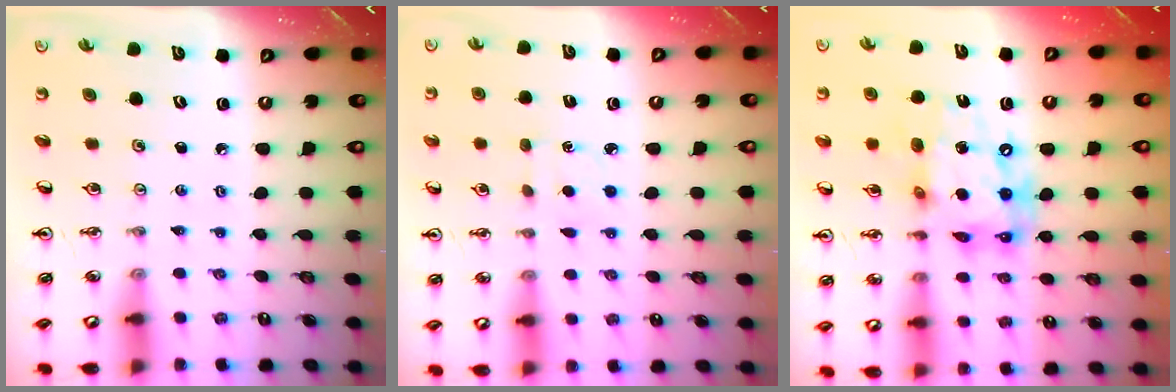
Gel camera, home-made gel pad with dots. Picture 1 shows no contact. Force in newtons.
{"total": 2.9, "press": 2.9, "slide": 0.5}
{"total": 15.4, "press": 15.4, "slide": 1.2}